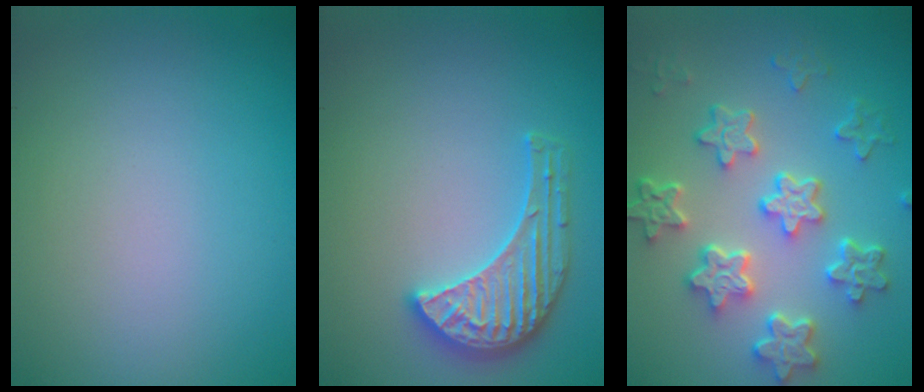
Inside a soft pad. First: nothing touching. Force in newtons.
{"total": 3.7, "press": 3.7, "slide": 0.3}
{"total": 6.5, "press": 5.1, "slide": 4.1}